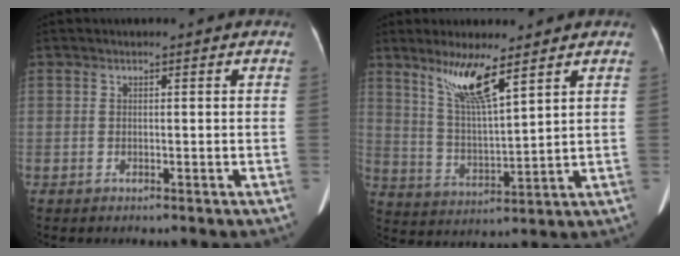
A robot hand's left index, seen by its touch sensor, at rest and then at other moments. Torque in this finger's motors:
{"motor_torque": [0.40, -0.69, 0.60, 0.18]}